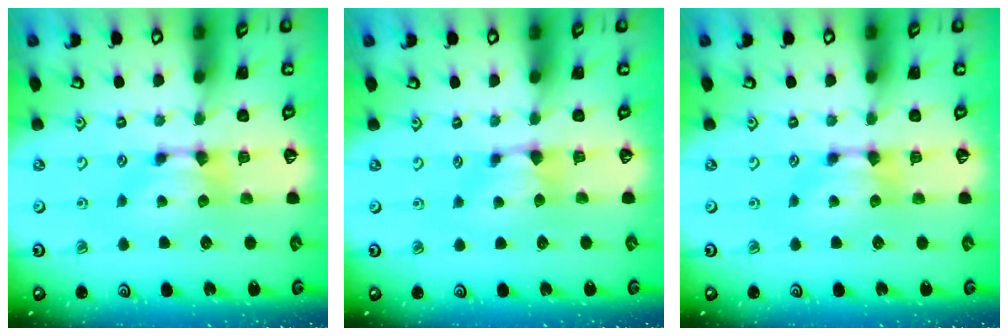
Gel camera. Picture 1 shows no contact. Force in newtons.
{"total": 0.8, "press": 0.5, "slide": 0.6}
{"total": 0.0}